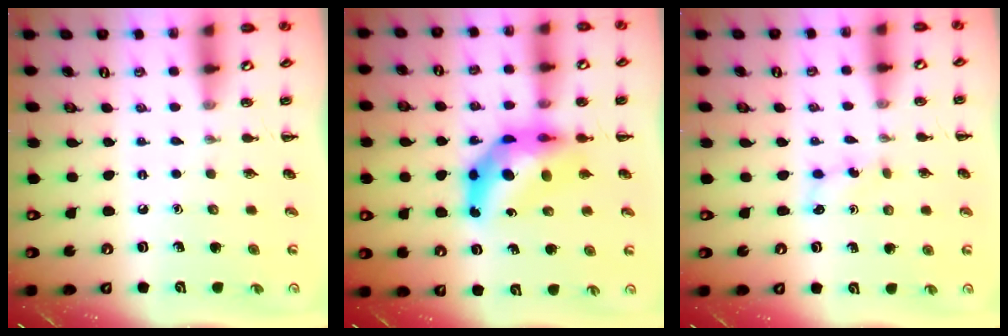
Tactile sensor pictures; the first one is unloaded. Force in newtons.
{"total": 10.2, "press": 9.7, "slide": 3.2}
{"total": 3.3, "press": 3.2, "slide": 1.1}